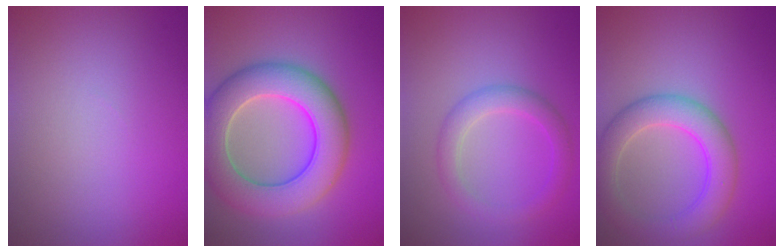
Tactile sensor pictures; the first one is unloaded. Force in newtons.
{"total": 9.1, "press": 9.1, "slide": 0.4}
{"total": 2.8, "press": 2.8, "slide": 0.2}
{"total": 5.4, "press": 5.3, "slide": 0.3}